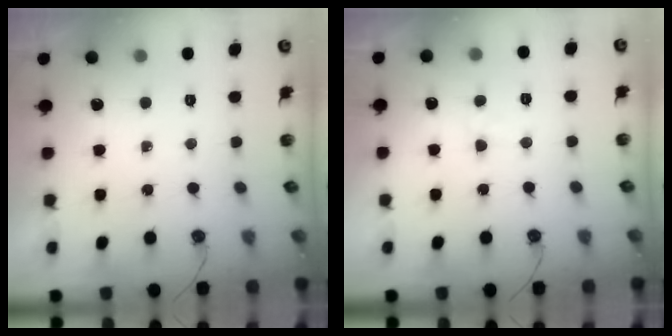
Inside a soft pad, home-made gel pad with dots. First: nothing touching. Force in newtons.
{"total": 2.9, "press": 2.9, "slide": 0.4}